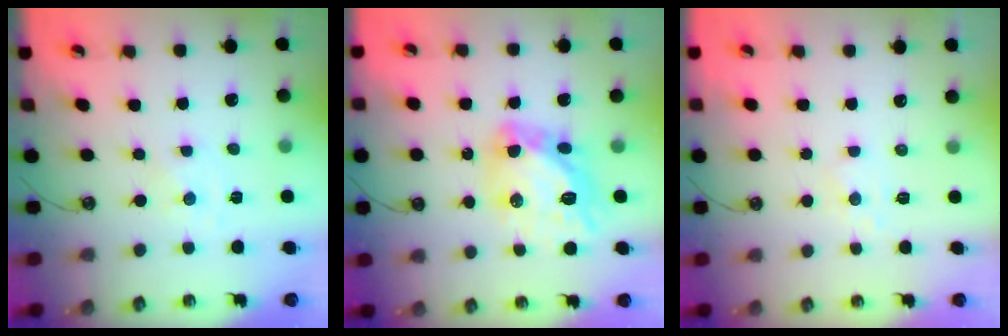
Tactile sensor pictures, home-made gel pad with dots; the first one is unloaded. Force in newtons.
{"total": 15.3, "press": 15.2, "slide": 1.4}
{"total": 4.8, "press": 4.7, "slide": 0.6}